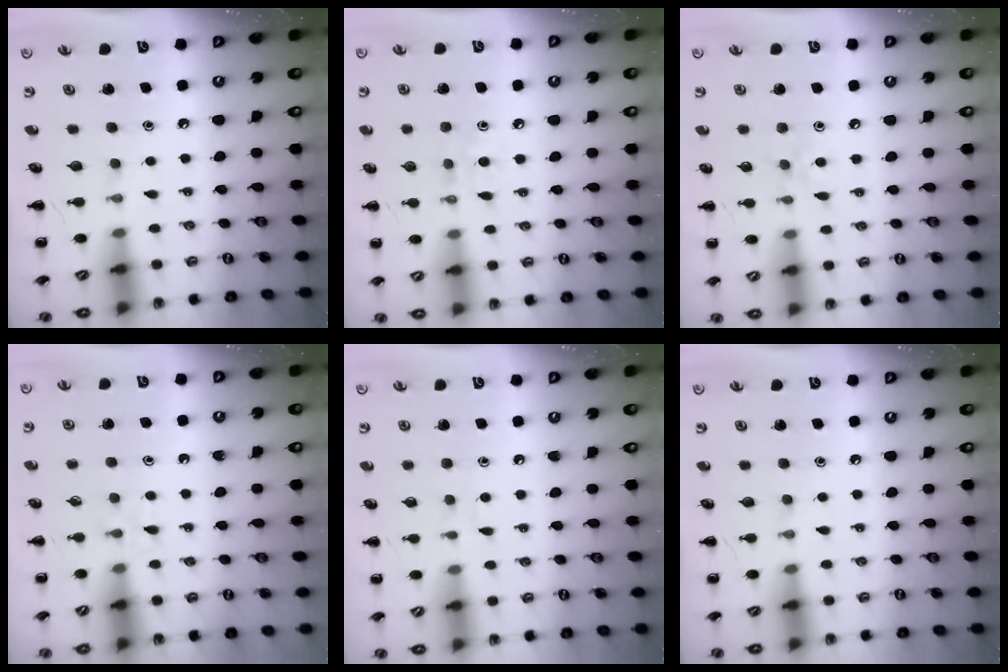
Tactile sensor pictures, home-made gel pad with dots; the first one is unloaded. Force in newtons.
{"total": 5.3, "press": 4.9, "slide": 1.8}
{"total": 4.8, "press": 4.5, "slide": 1.7}
{"total": 2.9, "press": 2.6, "slide": 1.3}
{"total": 2.9, "press": 2.8, "slide": 1.0}
{"total": 0.0}